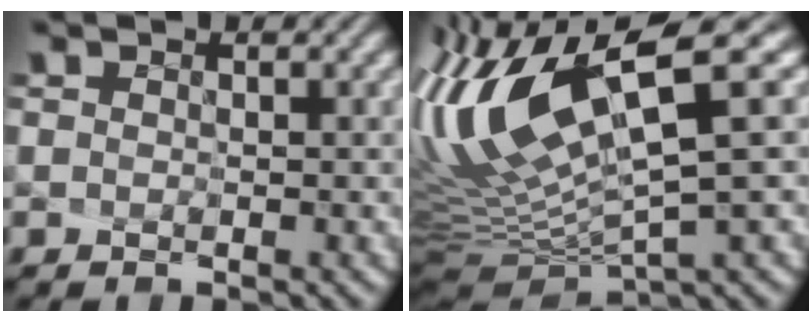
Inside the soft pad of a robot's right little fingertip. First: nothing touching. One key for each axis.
{"total": 12.5, "fx": 2.5, "fy": 2.1, "fz": 12.1, "tx": -0.253, "ty": 0.004, "tz": 0.081}